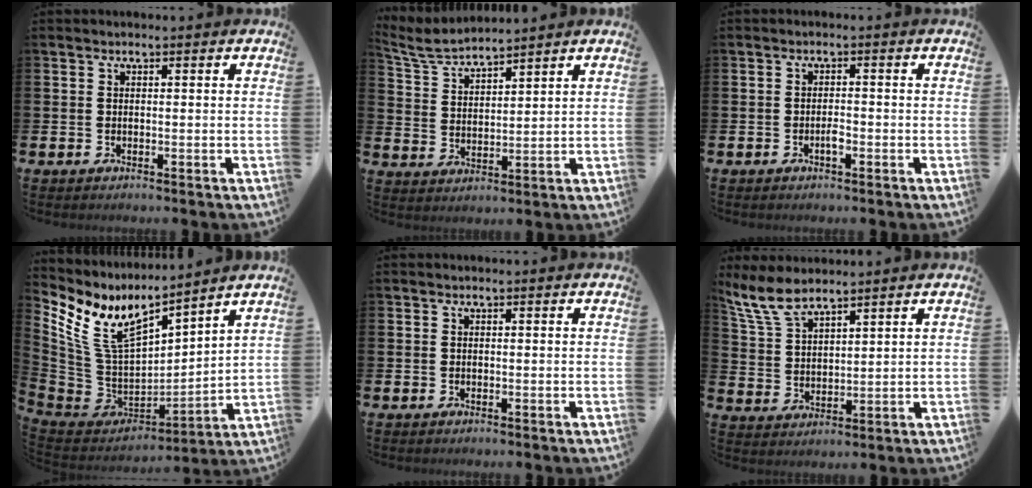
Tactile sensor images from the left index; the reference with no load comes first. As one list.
[{"total": 4.9, "force": [4.8, 0.3, 0.8], "torque": [-0.036, -0.025, 0.085]}, {"total": 1.4, "force": [-0.7, 0.5, 1.0], "torque": [-0.016, -0.002, -0.015]}, {"total": 10.3, "force": [7.7, 4.3, 5.3], "torque": [-0.150, -0.054, 0.139]}, {"total": 0.0}, {"total": 6.7, "force": [5.9, 1.7, 2.5], "torque": [-0.072, -0.017, 0.111]}]